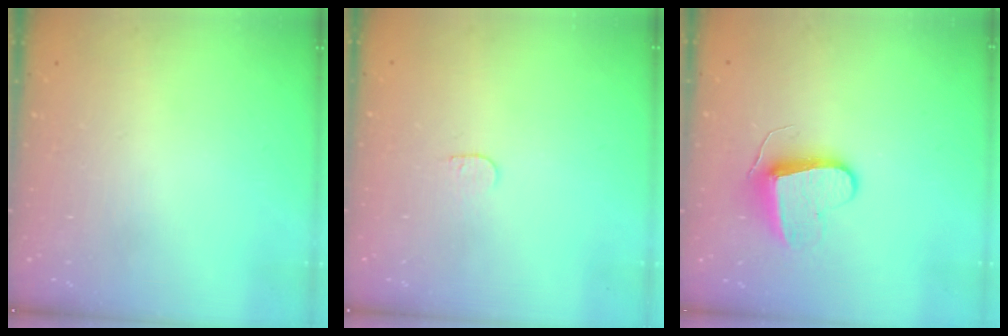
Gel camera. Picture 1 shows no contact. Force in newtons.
{"total": 3.4, "press": 3.3, "slide": 0.3}
{"total": 8.5, "press": 8.5, "slide": 0.3}